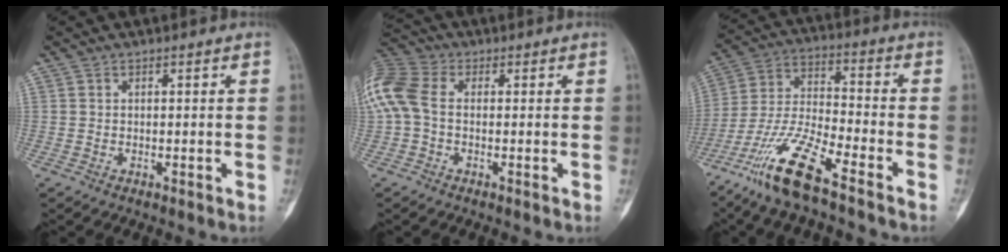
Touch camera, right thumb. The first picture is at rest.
{"total": 11.6, "force": [0.6, 7.7, 8.6], "torque": [-0.214, 0.026, 0.003]}
{"total": 14.3, "force": [-9.8, 2.3, 10.2], "torque": [-0.221, 0.044, -0.190]}